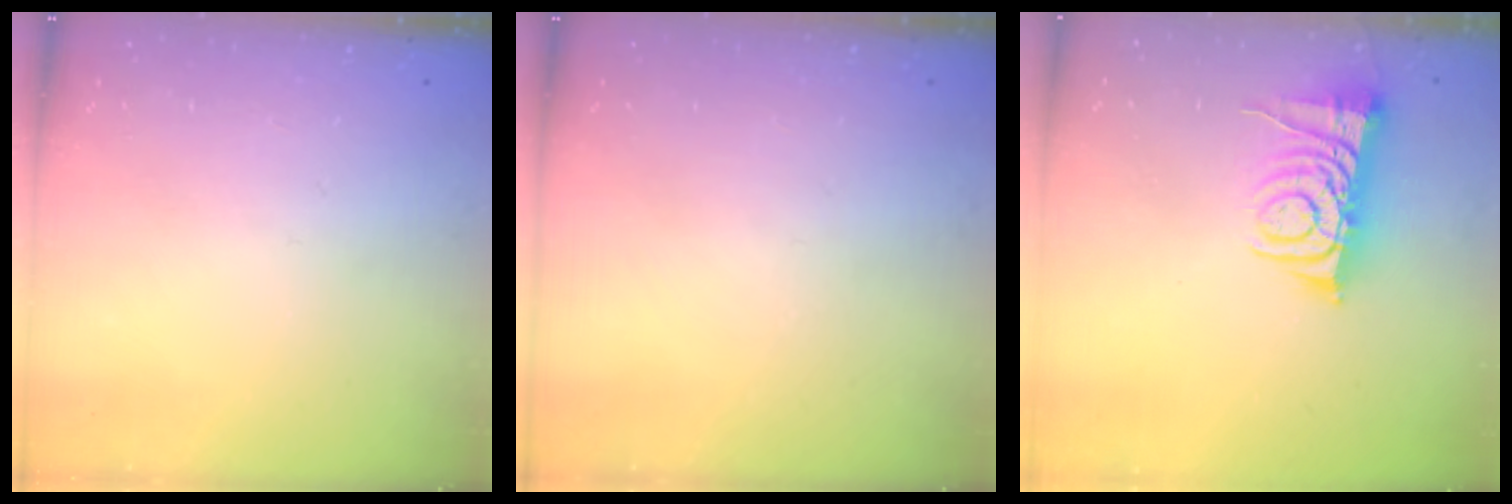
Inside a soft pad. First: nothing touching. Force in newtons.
{"total": 0.0}
{"total": 8.6, "press": 8.5, "slide": 1.0}